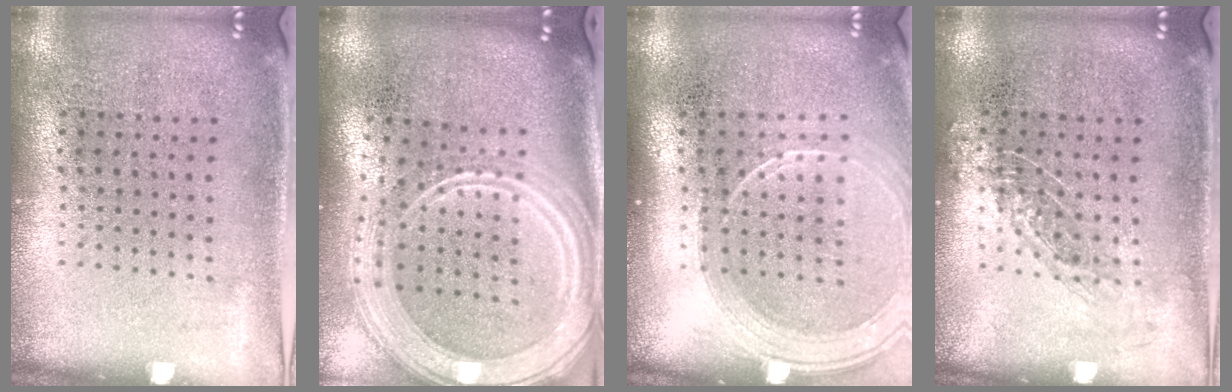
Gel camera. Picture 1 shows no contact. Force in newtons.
{"total": 3.2, "press": 2.6, "slide": 1.9}
{"total": 1.9, "press": 1.8, "slide": 0.8}
{"total": 0.8, "press": 0.8, "slide": 0.2}